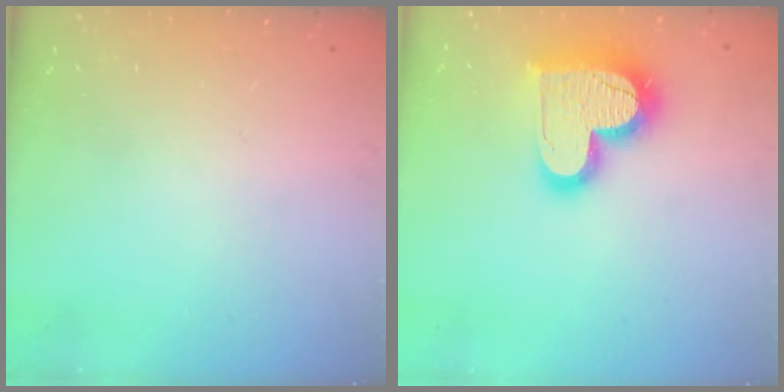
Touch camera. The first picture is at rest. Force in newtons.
{"total": 19.4, "press": 19.3, "slide": 1.5}